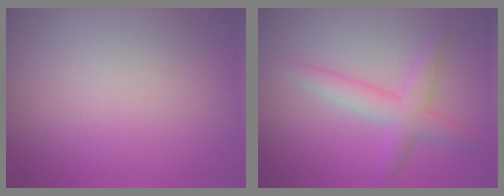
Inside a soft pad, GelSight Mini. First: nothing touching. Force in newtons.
{"total": 3.3, "press": 3.3, "slide": 0.1}